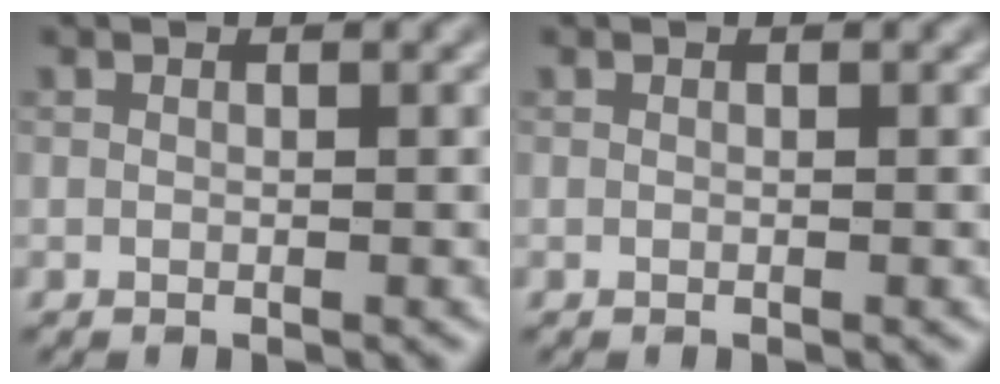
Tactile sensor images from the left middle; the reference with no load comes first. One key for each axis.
{"total": 0.0}